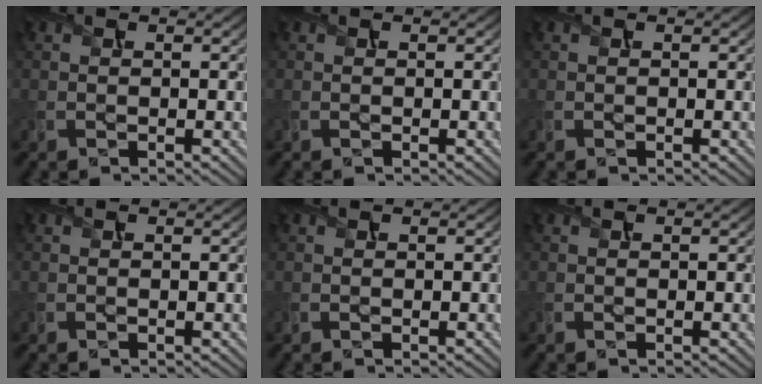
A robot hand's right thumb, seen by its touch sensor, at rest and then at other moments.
{"total": 0.0}
{"total": 0.0}
{"total": 0.0}
{"total": 0.0}
{"total": 0.0}